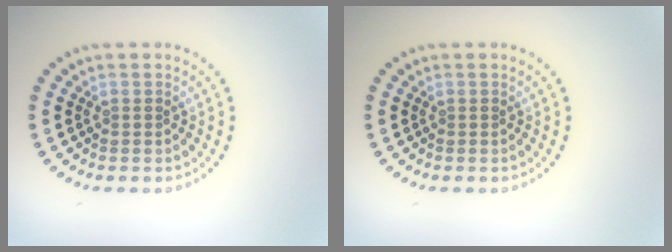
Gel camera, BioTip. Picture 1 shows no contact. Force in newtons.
{"total": 0.0}